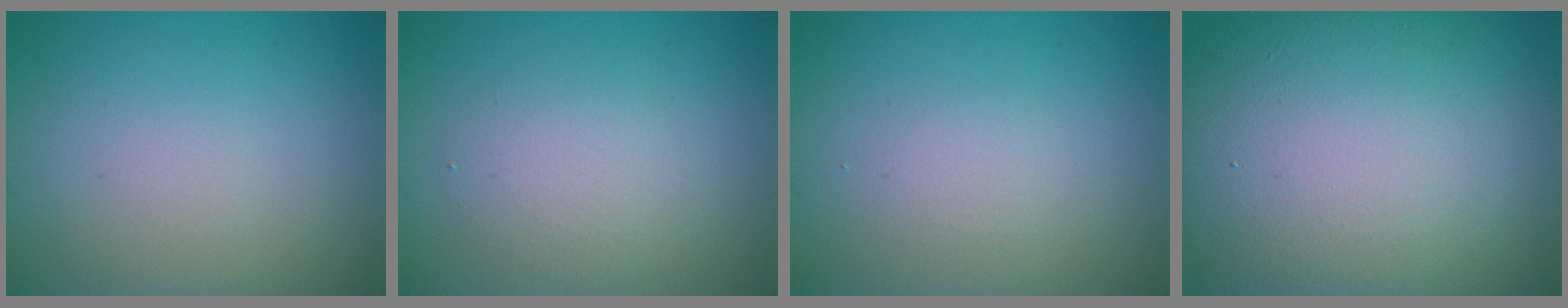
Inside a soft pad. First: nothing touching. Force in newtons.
{"total": 2.7, "press": 2.7, "slide": 0.1}
{"total": 1.4, "press": 1.4, "slide": 0.1}
{"total": 18.9, "press": 18.8, "slide": 1.2}